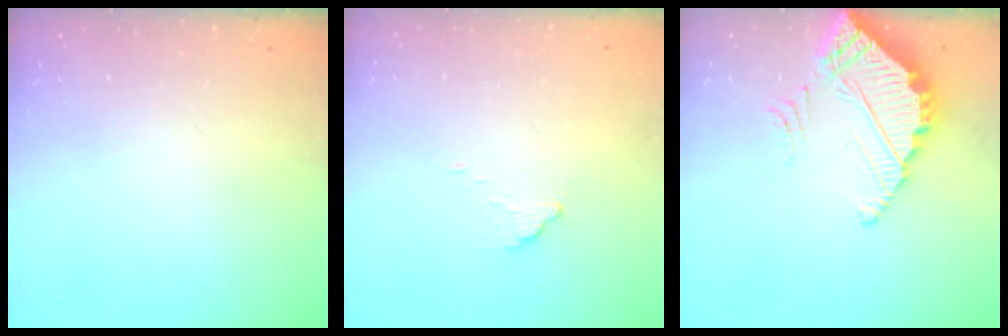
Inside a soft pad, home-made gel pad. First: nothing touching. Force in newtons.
{"total": 3.2, "press": 3.2, "slide": 0.1}
{"total": 3.9, "press": 3.8, "slide": 0.2}